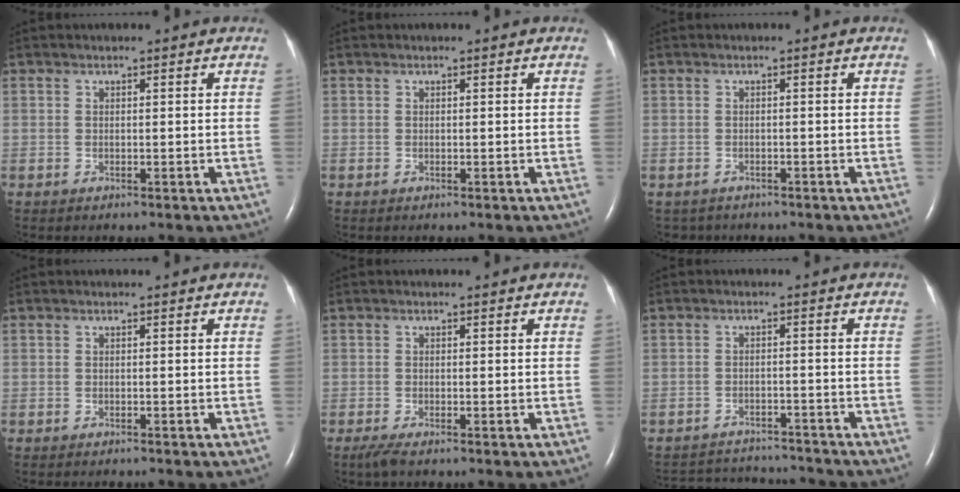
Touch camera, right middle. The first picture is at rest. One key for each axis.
{"total": 0.0}
{"total": 2.5, "fx": -2.1, "fy": 1.3, "fz": 0.0, "tx": -0.005, "ty": 0.000, "tz": -0.028}
{"total": 1.6, "fx": -1.4, "fy": 0.3, "fz": 0.6, "tx": -0.012, "ty": -0.004, "tz": -0.016}
{"total": 1.7, "fx": -1.2, "fy": 0.1, "fz": 1.2, "tx": -0.035, "ty": -0.009, "tz": -0.027}
{"total": 10.3, "fx": -10.2, "fy": 1.2, "fz": 1.2, "tx": -0.028, "ty": 0.006, "tz": -0.142}